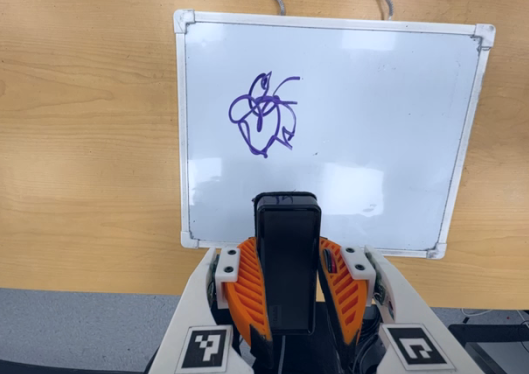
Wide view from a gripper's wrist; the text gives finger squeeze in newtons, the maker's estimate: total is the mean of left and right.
{"total": 8.6, "left": 6.6, "right": 10.6}